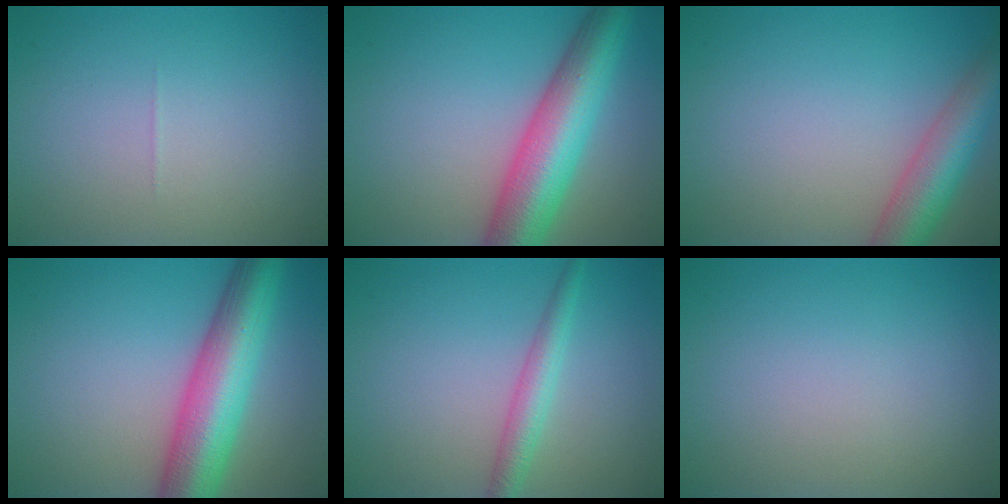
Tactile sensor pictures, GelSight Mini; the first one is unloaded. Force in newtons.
{"total": 9.3, "press": 9.3, "slide": 0.3}
{"total": 5.8, "press": 5.8, "slide": 0.3}
{"total": 9.3, "press": 9.3, "slide": 0.3}
{"total": 2.6, "press": 2.6, "slide": 0.1}
{"total": 0.0}